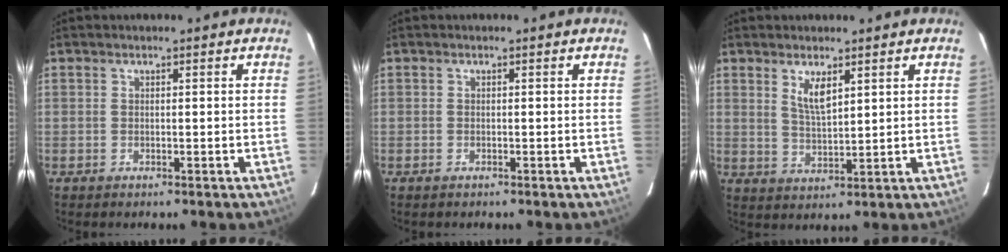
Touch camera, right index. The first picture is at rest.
{"total": 0.5, "force": [-0.4, 0.3, 0.1], "torque": [-0.003, 0.000, -0.009]}
{"total": 4.8, "force": [2.5, 1.5, 3.8], "torque": [-0.070, -0.005, 0.051]}